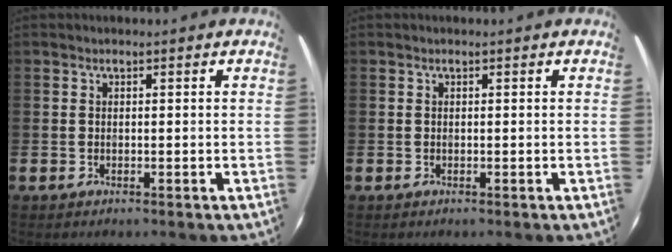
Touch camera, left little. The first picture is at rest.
{"total": 0.0}